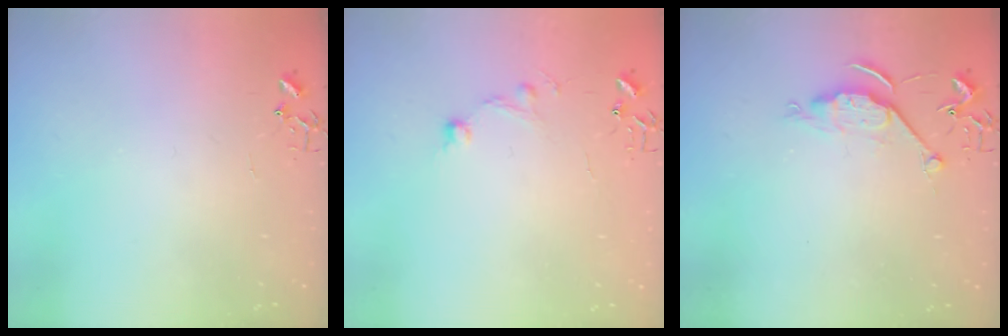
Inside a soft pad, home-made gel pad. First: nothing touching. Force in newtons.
{"total": 9.6, "press": 9.6, "slide": 0.8}
{"total": 6.2, "press": 6.2, "slide": 0.5}